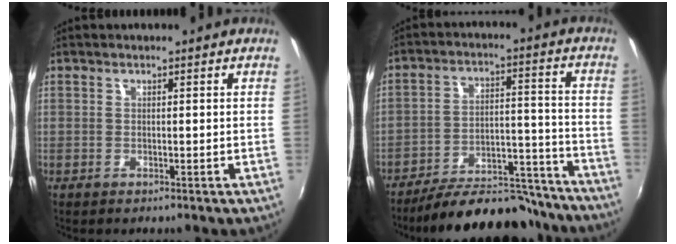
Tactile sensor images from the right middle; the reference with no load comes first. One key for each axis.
{"total": 20.6, "fx": -18.4, "fy": 5.8, "fz": 7.3, "tx": -0.131, "ty": 0.024, "tz": -0.242}